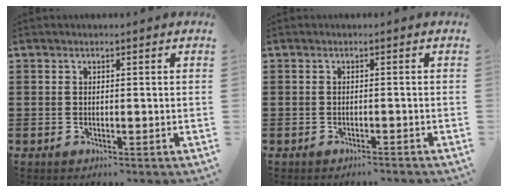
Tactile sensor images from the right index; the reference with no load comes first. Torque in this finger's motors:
{"motor_torque": [0.11, -0.07, 0.03, -0.01]}